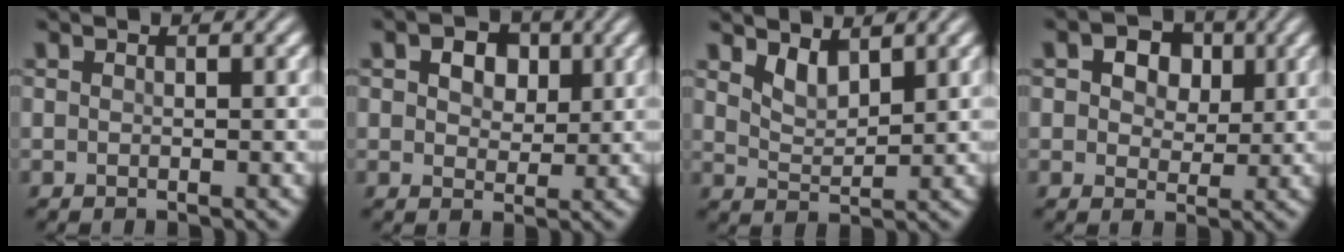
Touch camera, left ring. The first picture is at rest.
{"total": 4.4, "force": [1.9, 3.0, 2.6], "torque": [-0.044, 0.005, 0.015]}
{"total": 2.4, "force": [1.8, 0.9, 1.3], "torque": [-0.029, -0.009, 0.038]}
{"total": 5.2, "force": [2.1, 3.6, 3.2], "torque": [-0.047, 0.009, 0.010]}